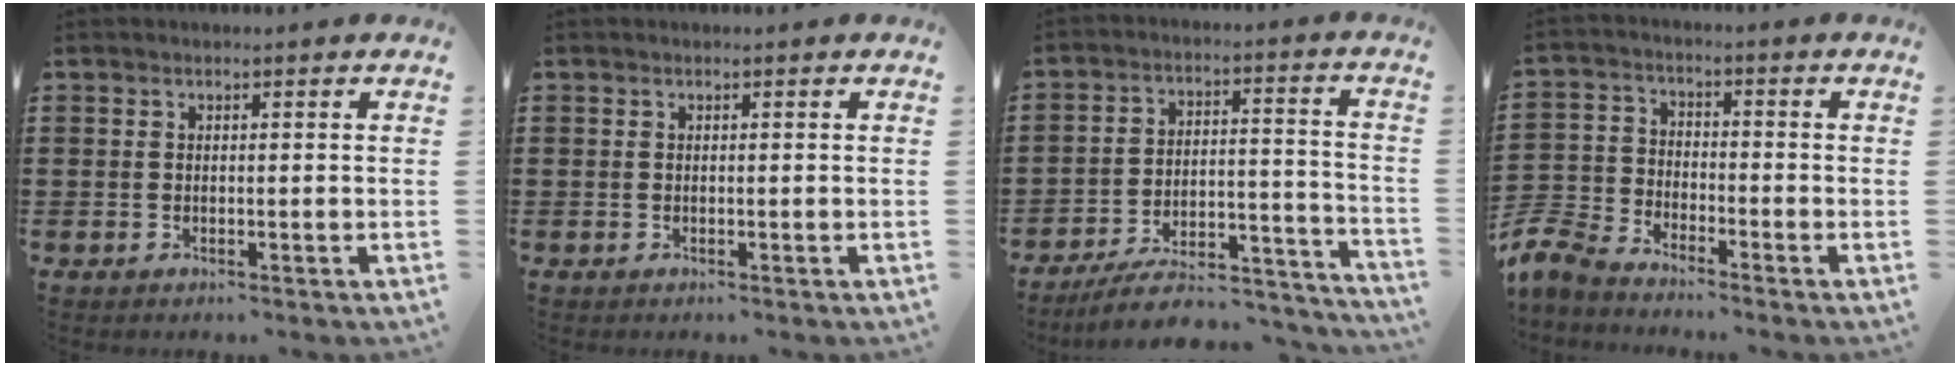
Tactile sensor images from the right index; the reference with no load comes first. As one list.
[{"total": 0.0}, {"total": 7.6, "force": [-6.7, 1.7, 3.2], "torque": [-0.047, 0.013, -0.127]}, {"total": 6.1, "force": [-5.9, 1.1, 1.2], "torque": [-0.051, 0.000, -0.123]}]